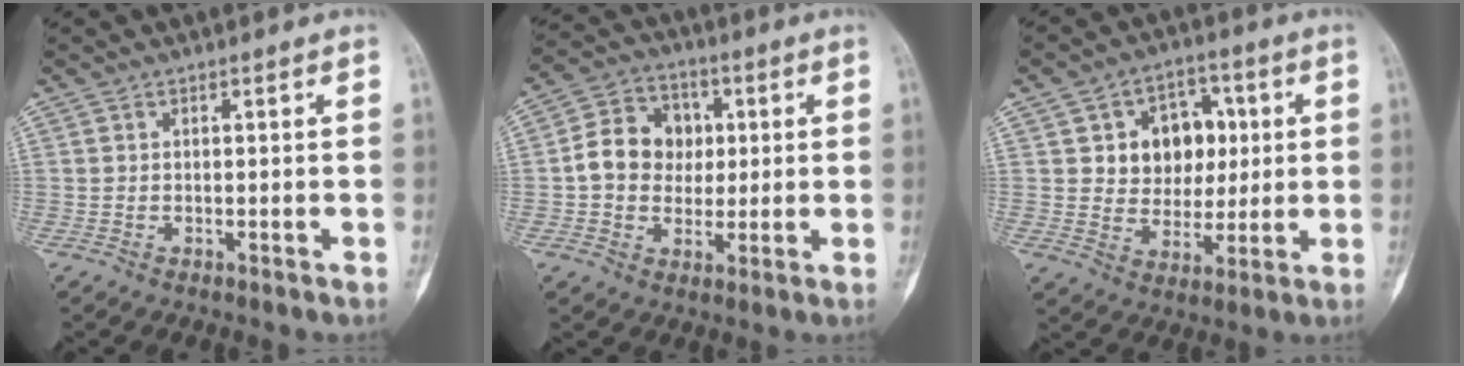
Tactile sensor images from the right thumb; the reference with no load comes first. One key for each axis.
{"total": 11.2, "fx": 0.8, "fy": 9.4, "fz": 6.0, "tx": -0.068, "ty": 0.017, "tz": 0.005}
{"total": 12.5, "fx": 2.7, "fy": 9.8, "fz": 7.3, "tx": -0.051, "ty": 0.002, "tz": 0.047}